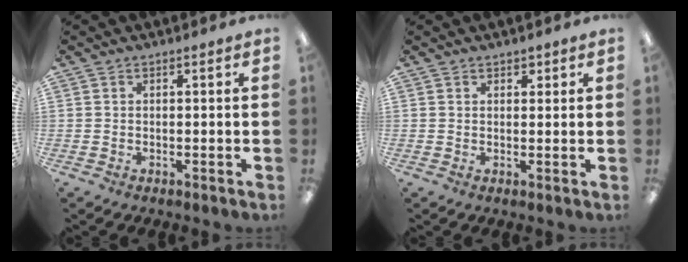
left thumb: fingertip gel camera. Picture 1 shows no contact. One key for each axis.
{"total": 1.3, "fx": 0.9, "fy": 0.9, "fz": 0.2, "tx": 0.004, "ty": -0.003, "tz": 0.014}